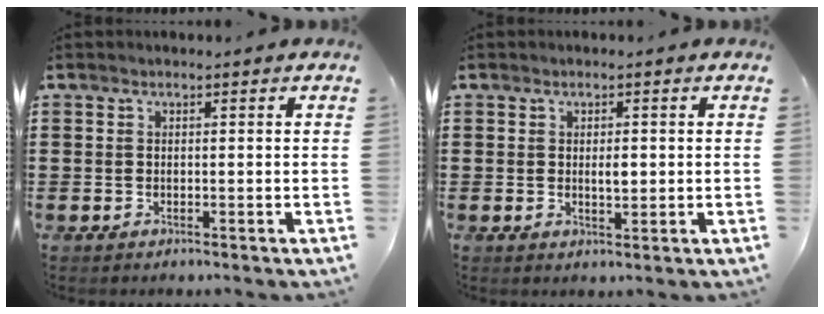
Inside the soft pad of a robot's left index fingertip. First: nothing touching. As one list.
[{"total": 2.0, "force": [0.2, 0.8, 1.9], "torque": [-0.029, -0.001, -0.001]}]